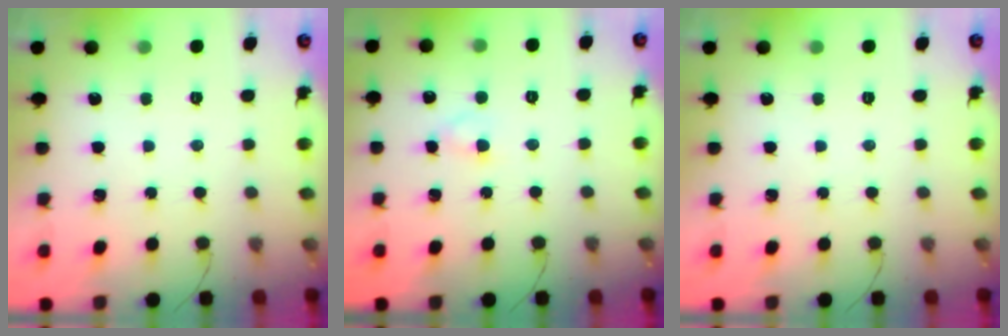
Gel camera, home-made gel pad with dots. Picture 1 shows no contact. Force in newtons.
{"total": 2.1, "press": 1.9, "slide": 0.9}
{"total": 0.0}